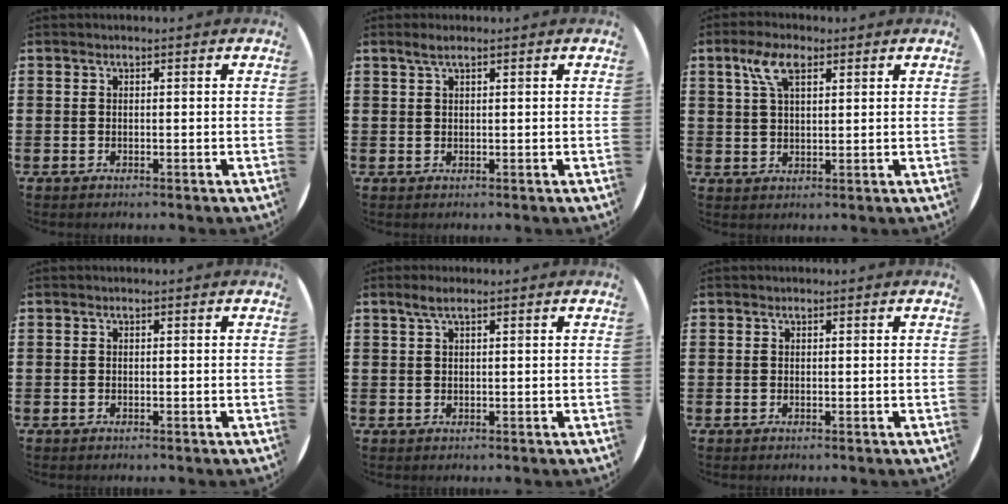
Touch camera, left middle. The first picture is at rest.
{"total": 1.4, "force": [1.0, 0.2, 1.0], "torque": [-0.019, 0.003, 0.018]}
{"total": 5.5, "force": [3.1, 2.5, 3.9], "torque": [-0.086, 0.012, 0.054]}
{"total": 0.0}
{"total": 1.9, "force": [1.3, 0.3, 1.4], "torque": [-0.027, 0.006, 0.022]}
{"total": 0.0}